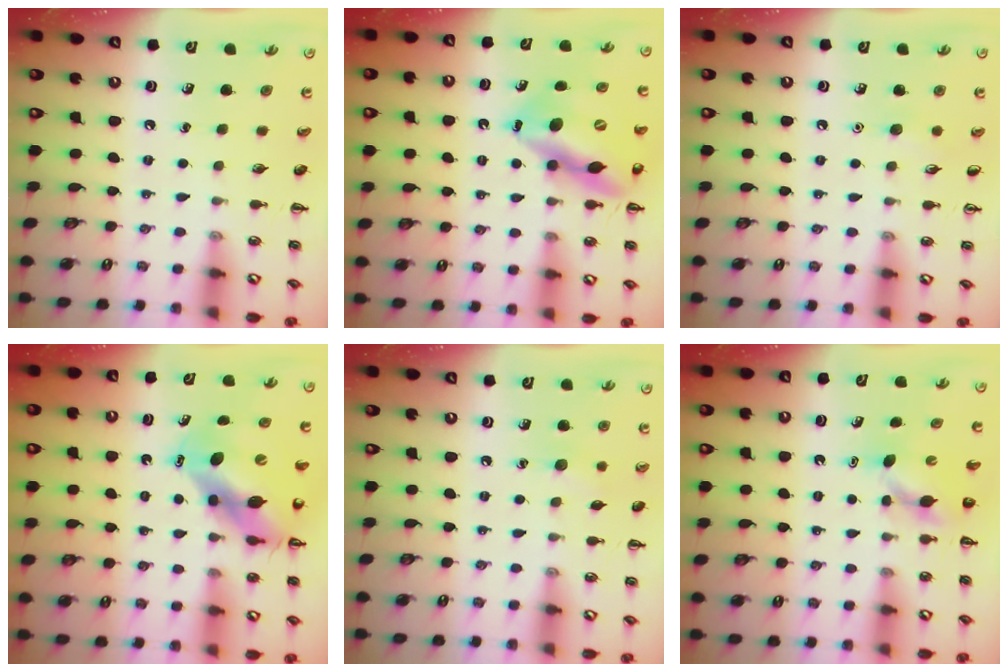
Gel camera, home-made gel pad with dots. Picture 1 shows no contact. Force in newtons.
{"total": 15.2, "press": 14.6, "slide": 4.3}
{"total": 4.5, "press": 4.2, "slide": 1.3}
{"total": 10.6, "press": 10.2, "slide": 3.0}
{"total": 5.6, "press": 5.4, "slide": 1.6}
{"total": 4.0, "press": 3.9, "slide": 1.0}